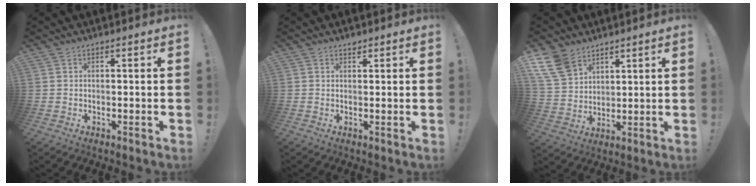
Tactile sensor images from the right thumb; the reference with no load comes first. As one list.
[{"total": 1.1, "force": [1.1, 0.2, 0.2], "torque": [0.012, -0.009, 0.018]}, {"total": 11.3, "force": [7.6, 7.0, 4.5], "torque": [-0.101, -0.038, 0.154]}]